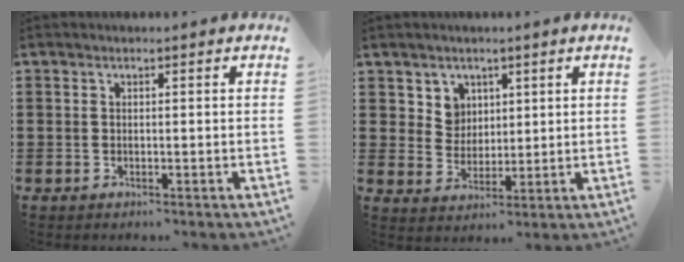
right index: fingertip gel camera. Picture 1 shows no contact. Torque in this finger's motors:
{"motor_torque": [0.02, 0.02, 0.06, 0.02]}